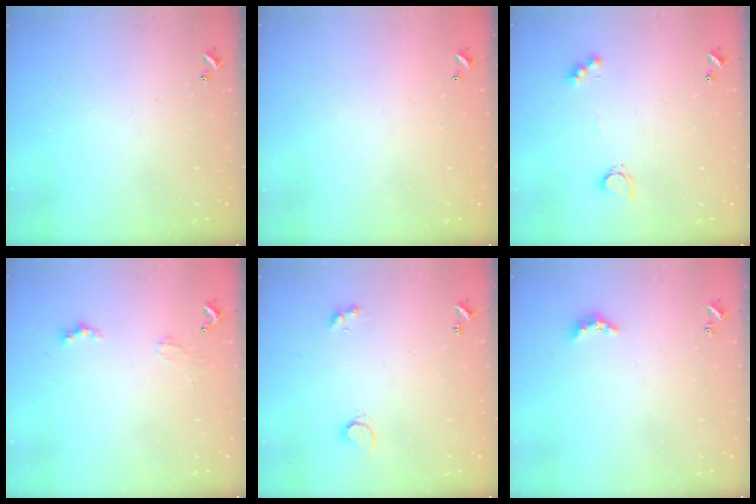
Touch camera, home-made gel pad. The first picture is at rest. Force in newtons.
{"total": 3.0, "press": 3.0, "slide": 0.1}
{"total": 2.6, "press": 2.5, "slide": 0.5}
{"total": 1.5, "press": 1.5, "slide": 0.5}
{"total": 2.7, "press": 2.1, "slide": 1.6}
{"total": 3.4, "press": 3.3, "slide": 0.7}